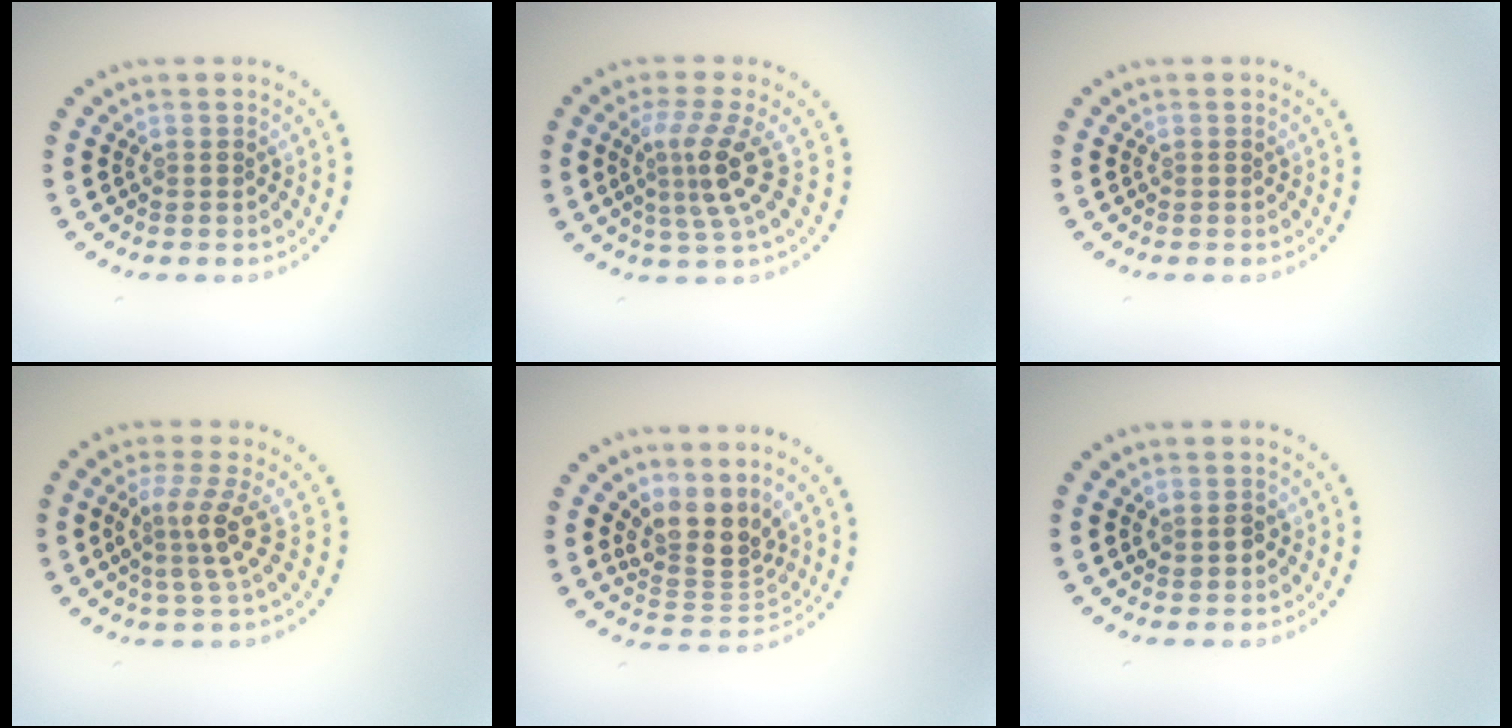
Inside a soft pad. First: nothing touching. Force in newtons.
{"total": 3.8, "press": 2.7, "slide": 2.7}
{"total": 0.0}
{"total": 3.3, "press": 2.4, "slide": 2.3}
{"total": 4.0, "press": 2.9, "slide": 2.7}
{"total": 1.3, "press": 1.3, "slide": 0.2}